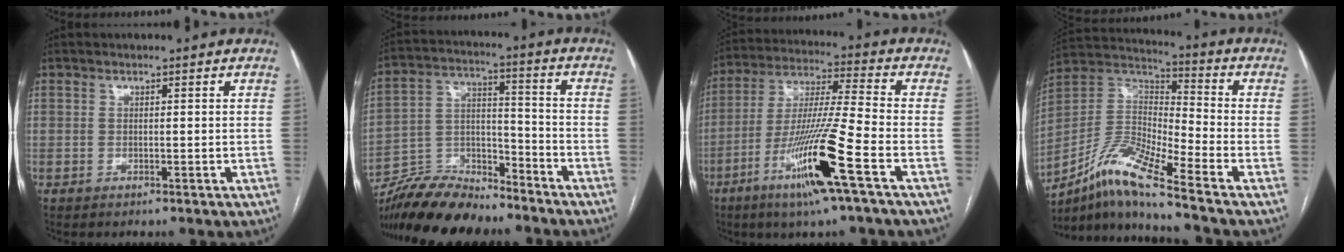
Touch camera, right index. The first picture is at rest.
{"total": 13.3, "force": [-12.1, 2.4, 4.8], "torque": [-0.086, 0.008, -0.226]}
{"total": 15.6, "force": [-7.0, -0.8, 13.9], "torque": [-0.278, -0.020, -0.132]}
{"total": 12.9, "force": [-9.0, 0.4, 9.3], "torque": [-0.195, 0.003, -0.169]}